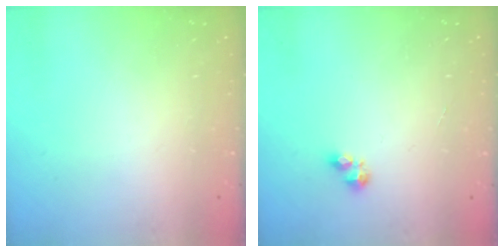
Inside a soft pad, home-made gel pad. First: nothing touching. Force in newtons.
{"total": 3.0, "press": 2.9, "slide": 0.5}